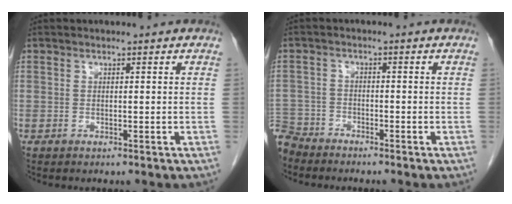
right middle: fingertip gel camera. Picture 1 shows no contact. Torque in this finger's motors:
{"motor_torque": [0.39, -0.39, 0.75, 0.14]}